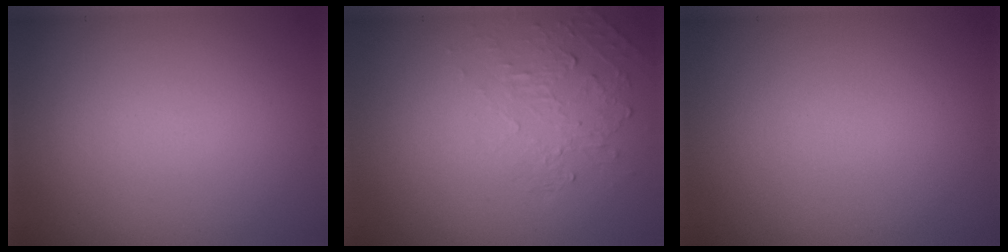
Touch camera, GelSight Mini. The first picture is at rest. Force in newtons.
{"total": 1.9, "press": 0.5, "slide": 1.9}
{"total": 0.0}